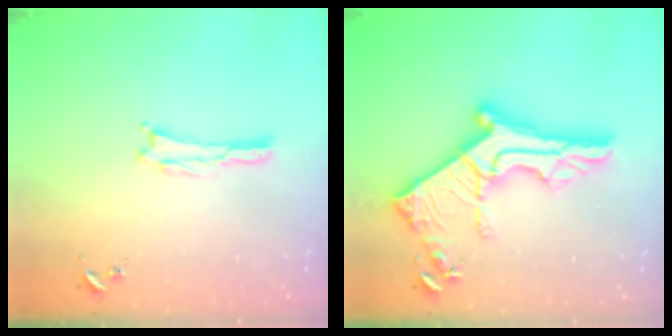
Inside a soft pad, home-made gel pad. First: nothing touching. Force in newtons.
{"total": 12.7, "press": 12.6, "slide": 1.3}